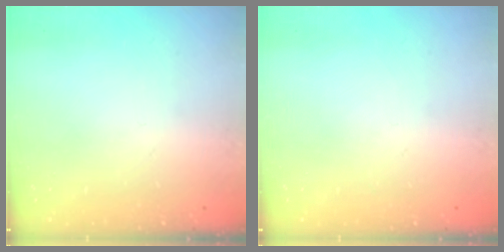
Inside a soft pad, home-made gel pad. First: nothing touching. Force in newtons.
{"total": 0.0}